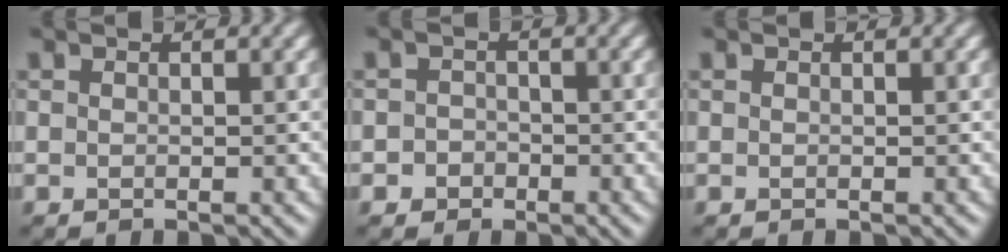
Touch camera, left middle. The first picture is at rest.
{"total": 1.7, "force": [-1.2, 1.2, -0.1], "torque": [0.022, 0.008, -0.025]}
{"total": 0.0}